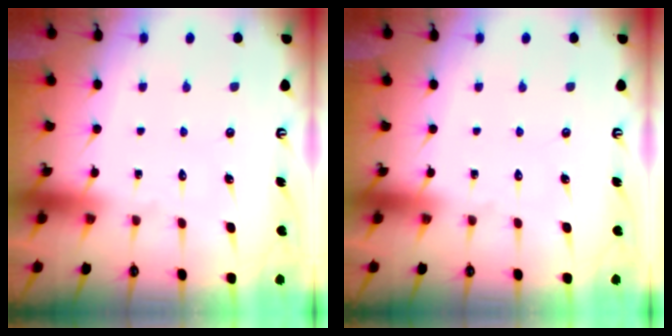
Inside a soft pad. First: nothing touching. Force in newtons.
{"total": 0.0}